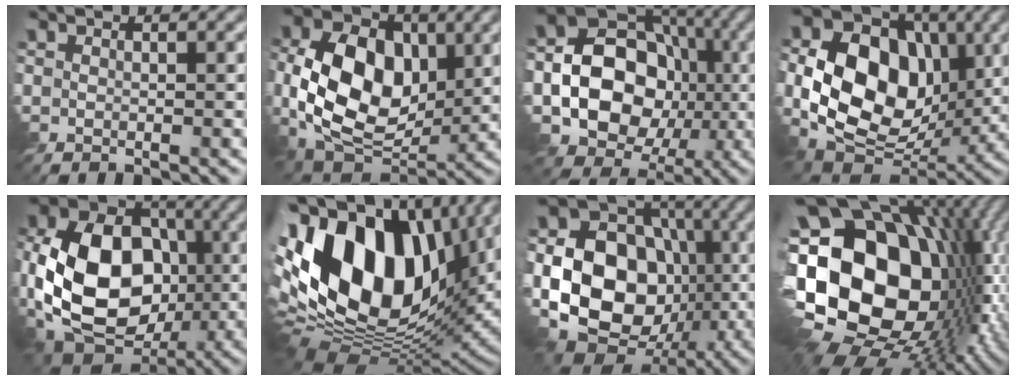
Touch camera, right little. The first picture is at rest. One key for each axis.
{"total": 12.3, "fx": -0.2, "fy": 8.5, "fz": 8.9, "tx": -0.169, "ty": 0.000, "tz": -0.013}
{"total": 15.2, "fx": -3.1, "fy": 12.5, "fz": 8.0, "tx": -0.125, "ty": -0.003, "tz": -0.073}
{"total": 15.3, "fx": 0.7, "fy": 11.5, "fz": 10.0, "tx": -0.175, "ty": -0.001, "tz": 0.015}
{"total": 13.5, "fx": -2.5, "fy": 9.6, "fz": 9.2, "tx": -0.182, "ty": -0.015, "tz": -0.055}
{"total": 19.4, "fx": 2.7, "fy": 11.9, "fz": 15.1, "tx": -0.315, "ty": 0.005, "tz": 0.046}
{"total": 17.6, "fx": -2.0, "fy": 14.2, "fz": 10.2, "tx": -0.190, "ty": 0.006, "tz": -0.060}
{"total": 22.1, "fx": -2.7, "fy": 15.7, "fz": 15.3, "tx": -0.294, "ty": 0.015, "tz": -0.069}